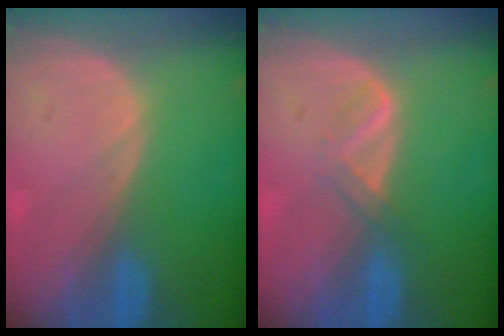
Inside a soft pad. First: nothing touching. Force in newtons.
{"total": 2.1, "press": 2.1, "slide": 0.2}